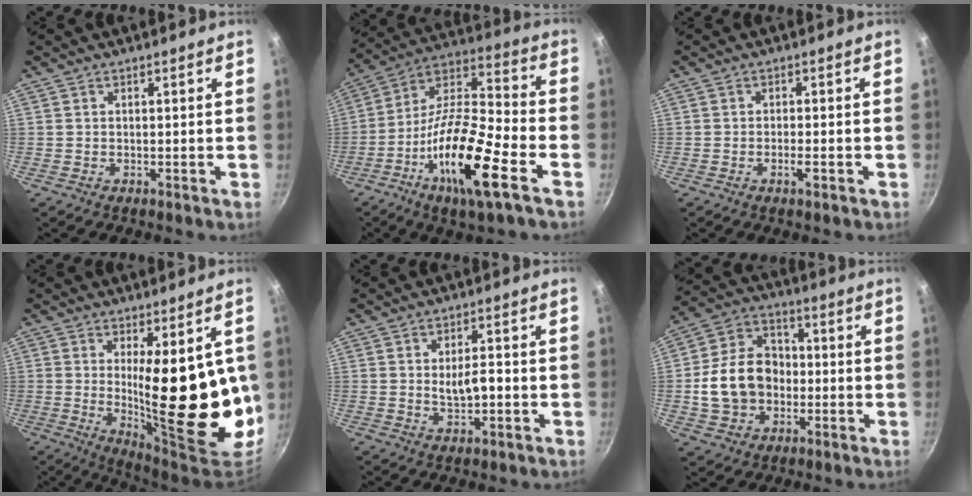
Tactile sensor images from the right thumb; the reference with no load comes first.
{"total": 20.7, "force": [-9.1, 5.3, 17.8], "torque": [-0.313, 0.044, -0.179]}
{"total": 1.9, "force": [-0.9, 0.4, 1.6], "torque": [-0.034, 0.007, -0.017]}
{"total": 20.8, "force": [1.5, 7.0, 19.6], "torque": [-0.253, -0.051, 0.038]}
{"total": 4.8, "force": [-0.4, 2.1, 4.3], "torque": [-0.053, 0.005, -0.003]}
{"total": 14.8, "force": [-1.5, 11.6, 9.0], "torque": [-0.132, 0.033, -0.030]}